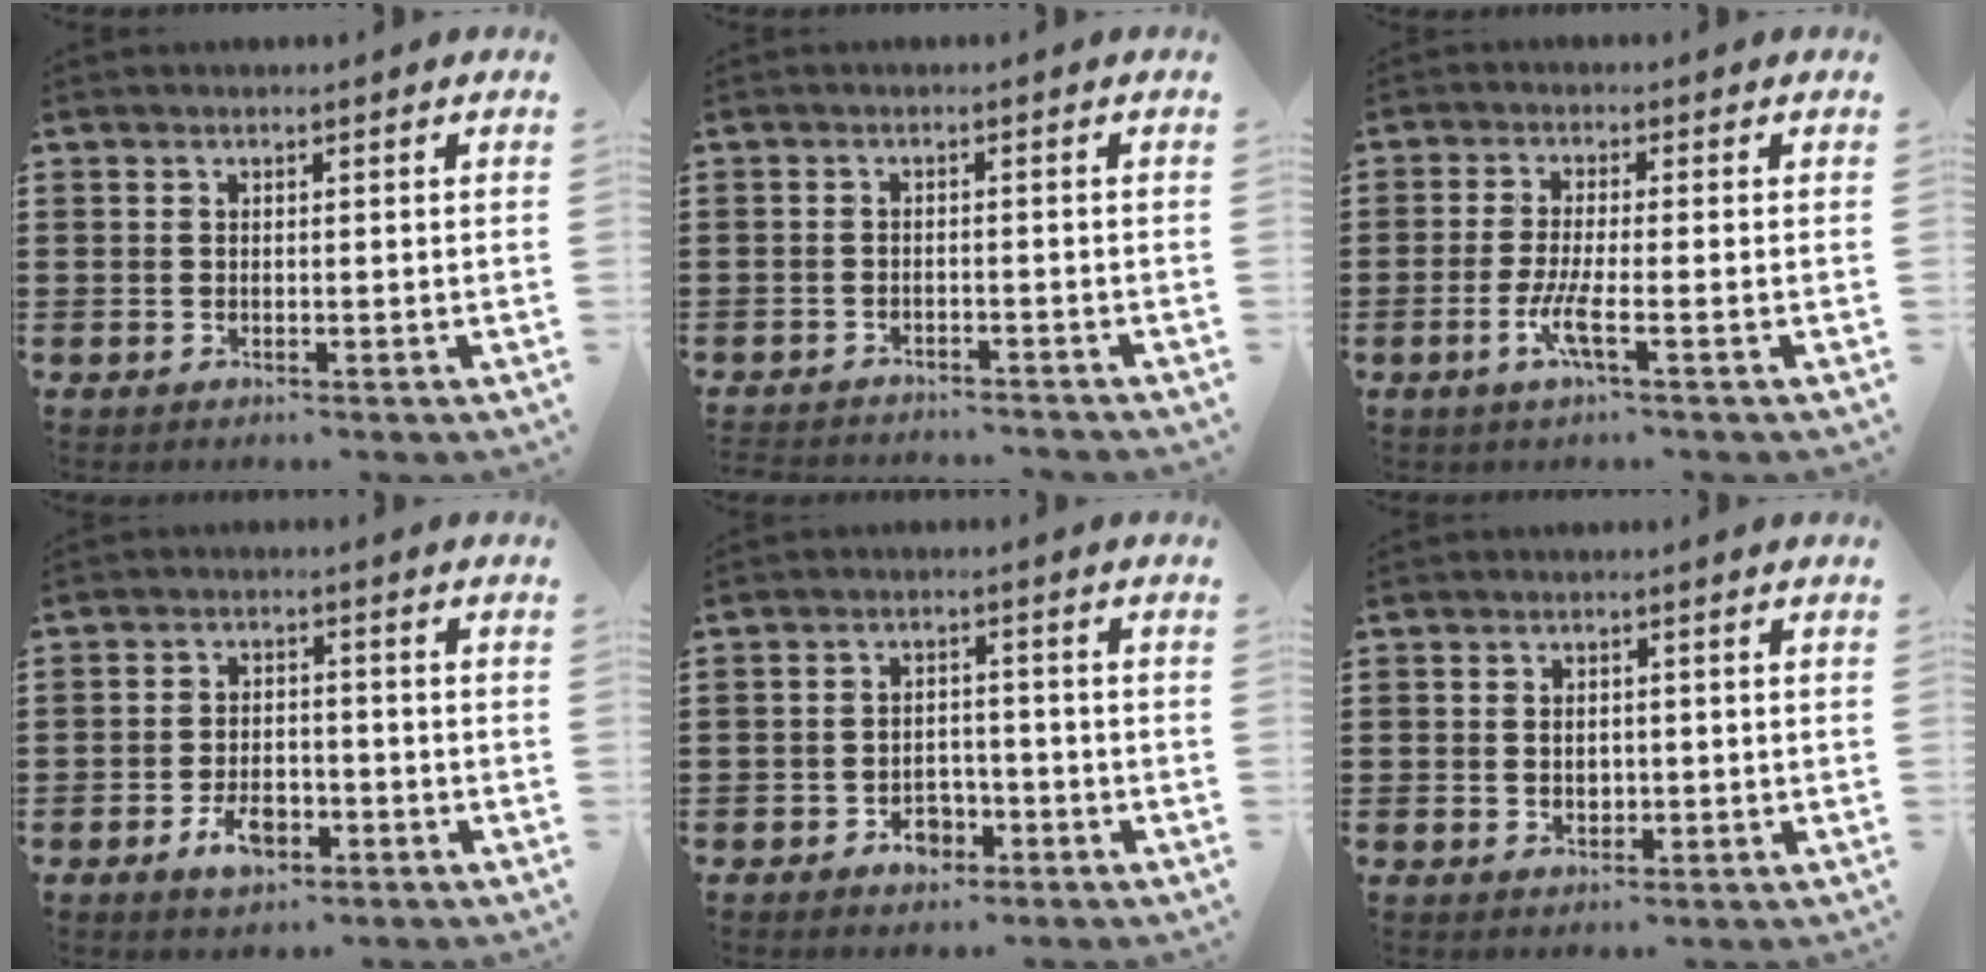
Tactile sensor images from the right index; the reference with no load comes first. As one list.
[{"total": 1.8, "force": [-1.8, 0.2, -0.1], "torque": [-0.004, 0.002, -0.040]}, {"total": 4.8, "force": [-1.9, 0.5, 4.3], "torque": [-0.094, -0.012, -0.040]}, {"total": 5.2, "force": [-2.6, 2.7, 3.6], "torque": [-0.072, 0.005, -0.048]}, {"total": 3.7, "force": [-2.3, 2.3, 1.7], "torque": [-0.033, 0.007, -0.045]}, {"total": 1.8, "force": [0.0, 1.5, 1.0], "torque": [-0.022, 0.008, -0.002]}]